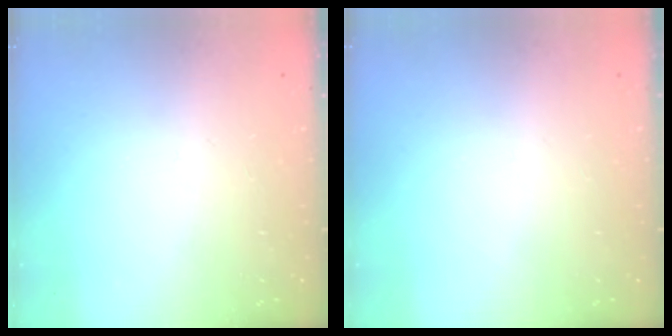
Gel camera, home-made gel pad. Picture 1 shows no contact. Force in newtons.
{"total": 0.0}